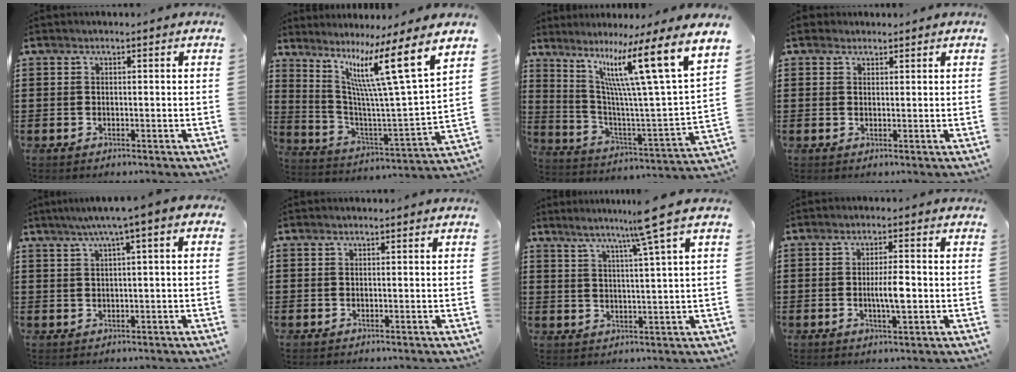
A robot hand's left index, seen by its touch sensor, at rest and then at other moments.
{"total": 12.6, "force": [7.3, 0.0, 10.2], "torque": [-0.199, -0.060, 0.101]}
{"total": 13.7, "force": [8.2, 0.4, 10.9], "torque": [-0.218, -0.073, 0.117]}
{"total": 1.6, "force": [1.4, 0.8, 0.1], "torque": [-0.007, 0.004, 0.028]}
{"total": 3.4, "force": [0.7, -0.1, 3.4], "torque": [-0.064, 0.000, 0.006]}
{"total": 0.0}
{"total": 7.4, "force": [5.3, -1.8, 4.9], "torque": [-0.101, -0.020, 0.084]}
{"total": 4.5, "force": [-0.6, 1.1, 4.3], "torque": [-0.083, 0.000, -0.016]}